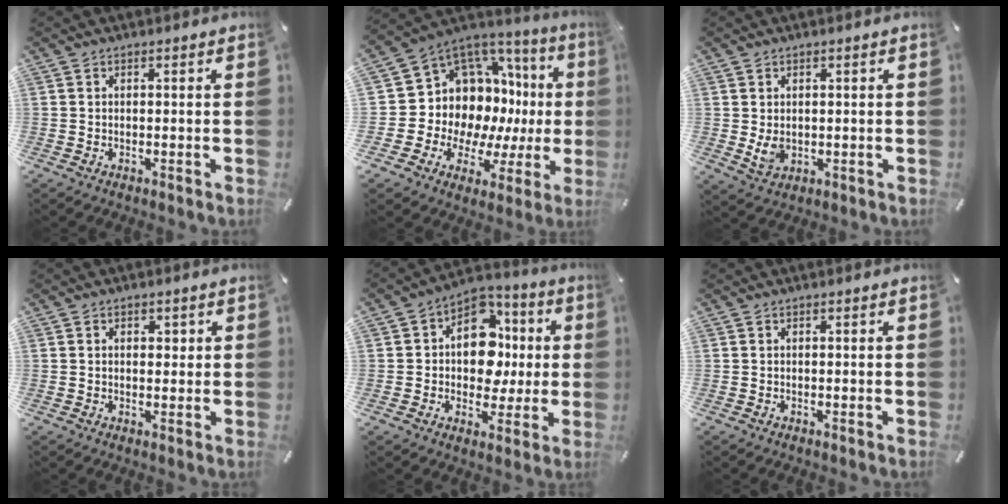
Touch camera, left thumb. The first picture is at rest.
{"total": 11.2, "force": [2.9, 9.7, 4.7], "torque": [-0.076, -0.074, 0.067]}
{"total": 3.9, "force": [0.5, 3.0, 2.4], "torque": [-0.049, -0.005, 0.007]}
{"total": 2.0, "force": [0.4, 1.5, 1.2], "torque": [-0.009, 0.001, 0.000]}
{"total": 13.9, "force": [0.4, 11.2, 8.1], "torque": [-0.127, -0.003, 0.010]}
{"total": 0.0}